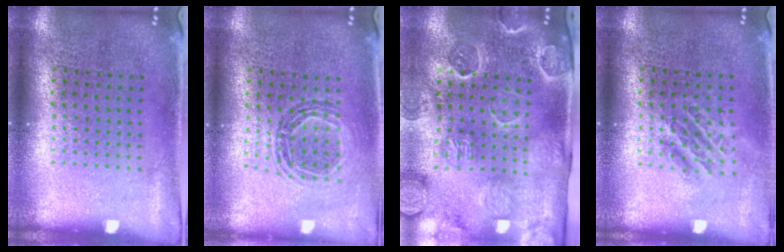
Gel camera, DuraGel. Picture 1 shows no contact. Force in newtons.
{"total": 0.9, "press": 0.9, "slide": 0.2}
{"total": 3.2, "press": 3.2, "slide": 0.5}
{"total": 1.0, "press": 1.0, "slide": 0.4}